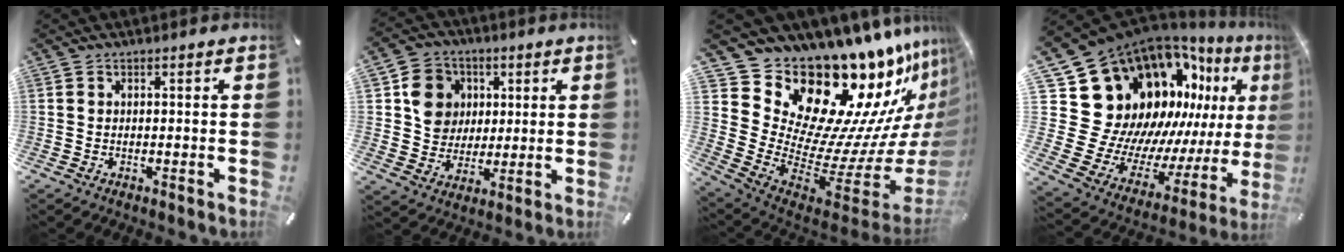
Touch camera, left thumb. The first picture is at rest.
{"total": 10.9, "force": [2.6, 10.0, 3.5], "torque": [-0.048, 0.002, 0.056]}
{"total": 22.8, "force": [16.7, 12.0, 9.9], "torque": [-0.132, -0.200, 0.332]}
{"total": 24.0, "force": [10.6, 18.5, 11.1], "torque": [-0.139, -0.162, 0.258]}